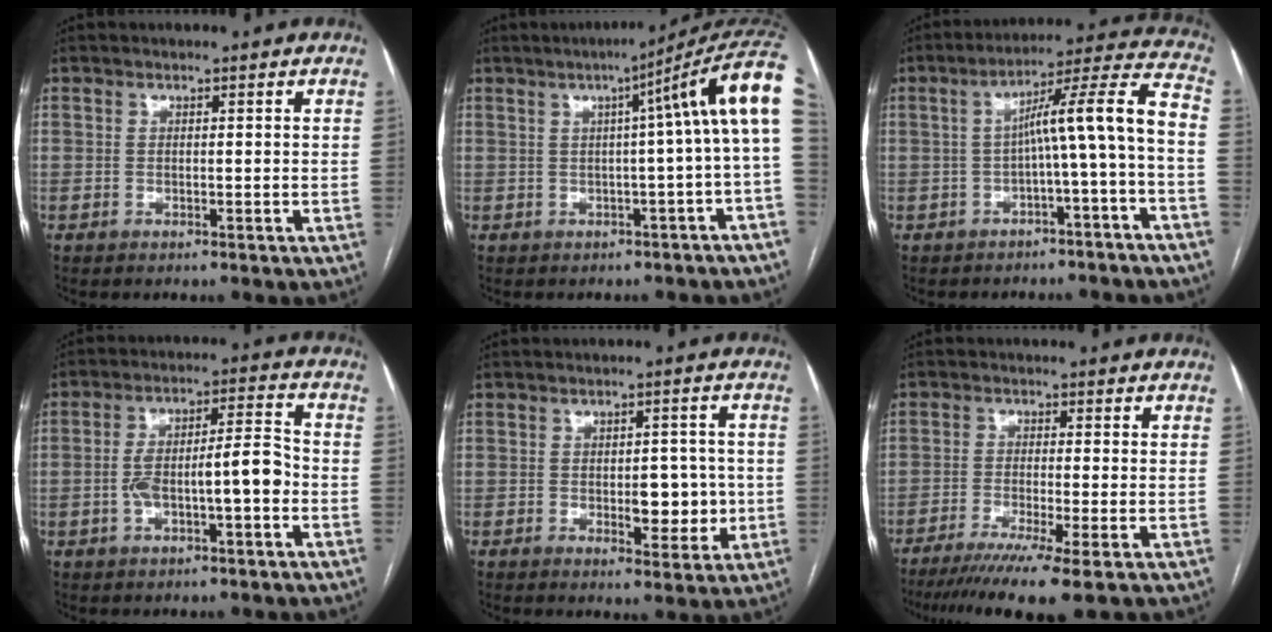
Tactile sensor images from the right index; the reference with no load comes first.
{"total": 11.2, "force": [2.3, -1.1, 10.9], "torque": [-0.124, 0.039, 0.023]}
{"total": 11.0, "force": [-2.3, -0.6, 10.8], "torque": [-0.149, 0.039, -0.034]}
{"total": 9.3, "force": [-2.1, 2.0, 8.8], "torque": [-0.157, 0.032, -0.030]}
{"total": 6.0, "force": [-0.8, 2.9, 5.3], "torque": [-0.061, 0.006, -0.002]}
{"total": 10.1, "force": [-6.8, -0.7, 7.5], "torque": [-0.116, -0.025, -0.108]}